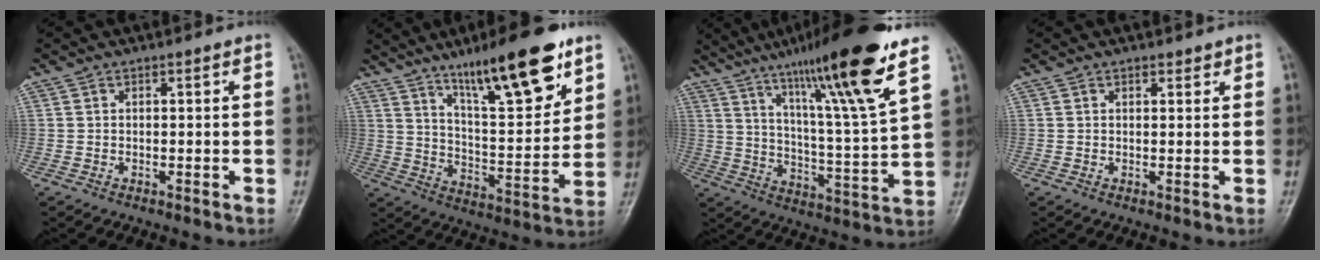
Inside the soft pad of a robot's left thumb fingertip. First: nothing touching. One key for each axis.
{"total": 18.9, "fx": 12.0, "fy": 4.6, "fz": 13.8, "tx": -0.188, "ty": -0.063, "tz": 0.203}
{"total": 20.9, "fx": 13.2, "fy": 0.7, "fz": 16.2, "tx": -0.246, "ty": -0.057, "tz": 0.214}
{"total": 1.5, "fx": 1.1, "fy": 0.8, "fz": 0.5, "tx": 0.001, "ty": -0.007, "tz": 0.012}